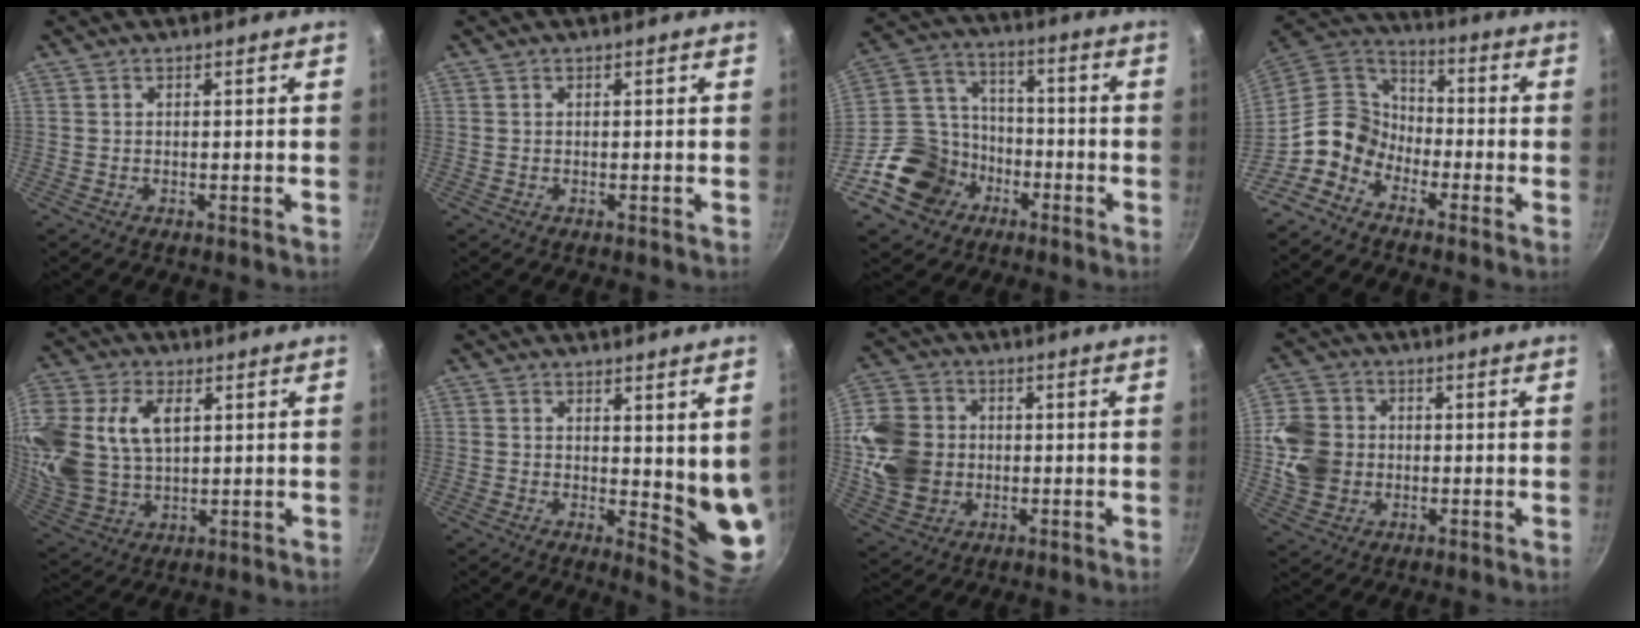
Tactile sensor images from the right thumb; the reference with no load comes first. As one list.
[{"total": 0.0}, {"total": 15.7, "force": [-7.3, 12.5, 6.2], "torque": [-0.091, 0.059, -0.130]}, {"total": 10.4, "force": [-5.6, 7.7, 4.2], "torque": [-0.042, 0.060, -0.139]}, {"total": 21.4, "force": [5.8, 14.6, 14.5], "torque": [-0.333, 0.006, 0.116]}, {"total": 7.8, "force": [2.2, 3.1, 6.8], "torque": [-0.074, -0.035, 0.032]}, {"total": 13.3, "force": [-0.1, 11.3, 7.1], "torque": [-0.117, 0.010, 0.000]}, {"total": 10.0, "force": [-0.3, 8.7, 4.9], "torque": [-0.070, 0.008, -0.011]}]